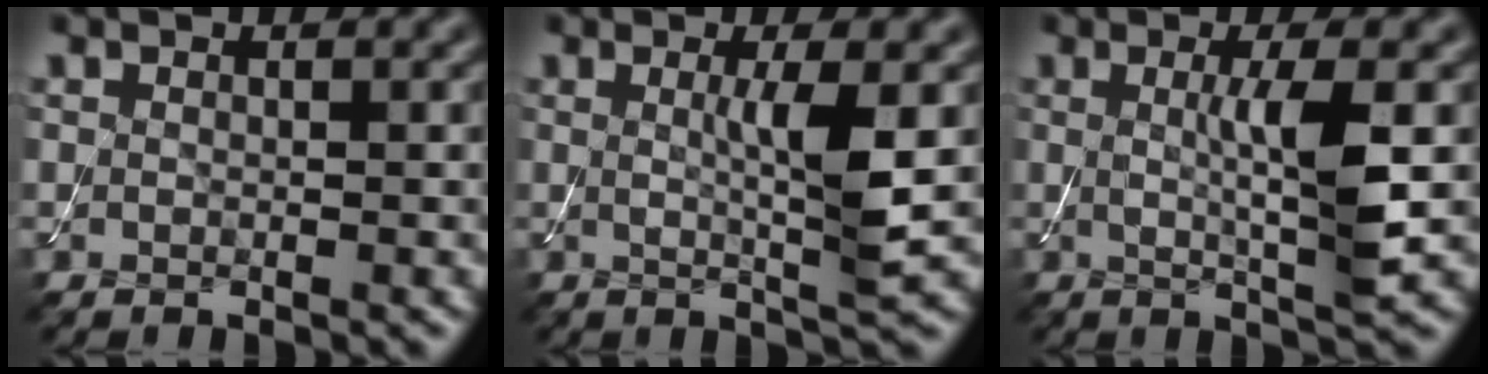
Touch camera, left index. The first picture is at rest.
{"total": 4.1, "force": [0.4, 0.6, 4.0], "torque": [-0.070, -0.009, 0.006]}
{"total": 4.7, "force": [0.3, 0.7, 4.6], "torque": [-0.080, -0.006, 0.006]}